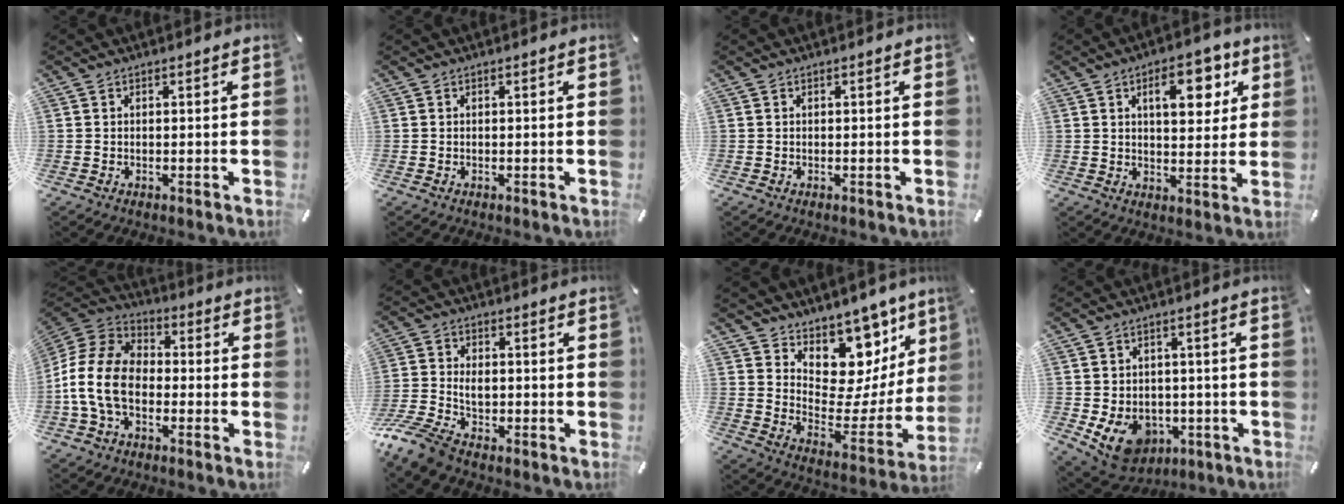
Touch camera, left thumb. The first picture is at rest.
{"total": 0.0}
{"total": 0.0}
{"total": 10.8, "force": [4.3, 5.7, 8.0], "torque": [-0.106, -0.007, 0.065]}
{"total": 13.5, "force": [-4.5, 9.2, 8.9], "torque": [-0.199, 0.022, -0.086]}
{"total": 8.2, "force": [-4.4, 4.7, 5.0], "torque": [-0.124, 0.004, -0.087]}
{"total": 12.4, "force": [8.8, 7.9, 3.5], "torque": [-0.032, -0.107, 0.154]}
{"total": 9.8, "force": [-3.4, 7.7, 5.0], "torque": [-0.095, 0.013, -0.060]}